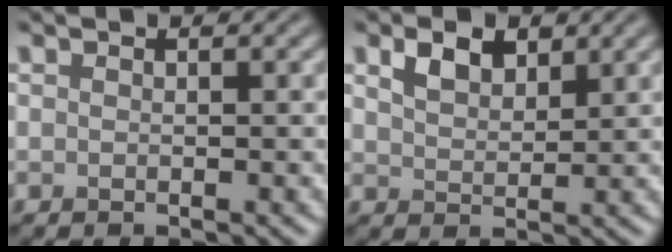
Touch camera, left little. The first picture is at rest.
{"total": 2.7, "force": [1.7, 1.5, 1.5], "torque": [-0.033, 0.002, 0.035]}